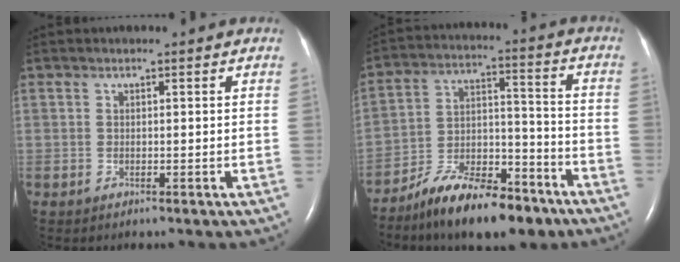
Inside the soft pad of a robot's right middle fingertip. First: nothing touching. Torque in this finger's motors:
{"motor_torque": [1.07, -1.07, 0.35, 0.11]}